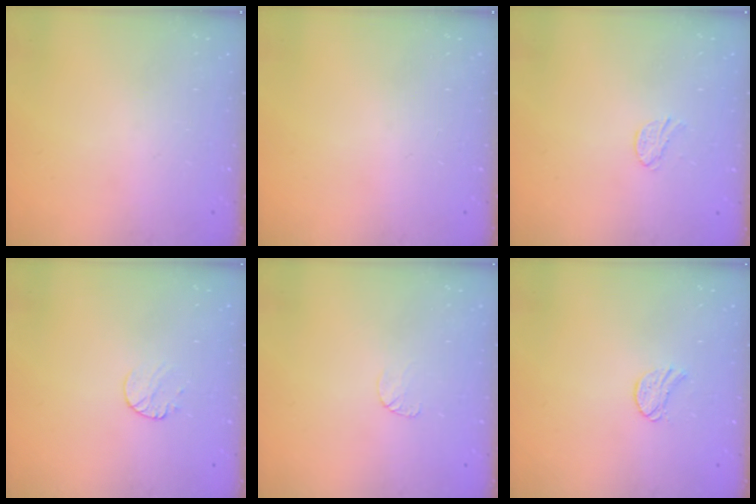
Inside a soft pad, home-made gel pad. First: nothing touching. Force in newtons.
{"total": 0.0}
{"total": 5.4, "press": 5.4, "slide": 0.5}
{"total": 5.3, "press": 5.2, "slide": 0.5}
{"total": 3.8, "press": 3.8, "slide": 0.4}
{"total": 6.5, "press": 6.5, "slide": 0.7}